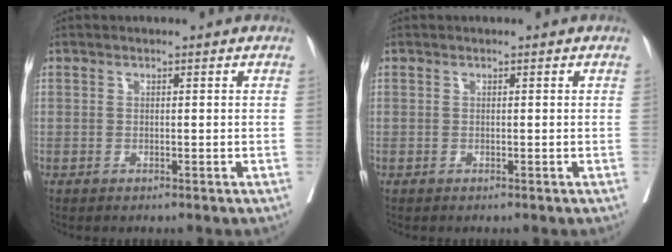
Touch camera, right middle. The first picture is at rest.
{"total": 0.0}